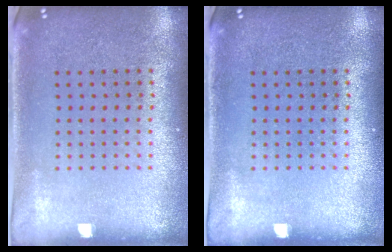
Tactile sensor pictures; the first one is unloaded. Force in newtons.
{"total": 0.0}